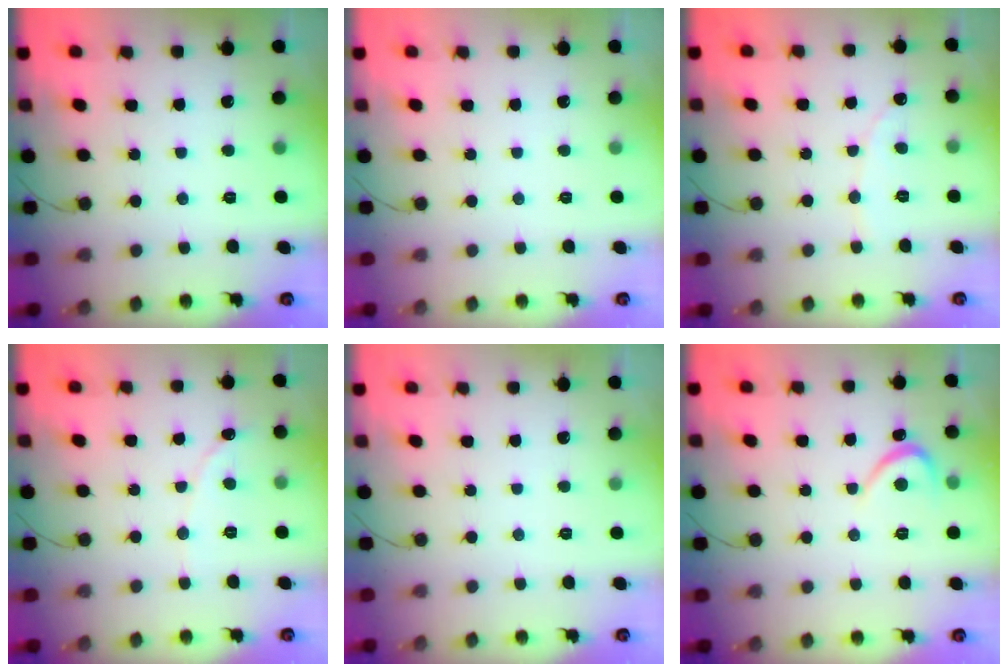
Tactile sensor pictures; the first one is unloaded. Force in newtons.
{"total": 0.0}
{"total": 1.7, "press": 1.6, "slide": 0.1}
{"total": 1.0, "press": 1.0, "slide": 0.1}
{"total": 0.0}
{"total": 3.2, "press": 3.2, "slide": 0.2}